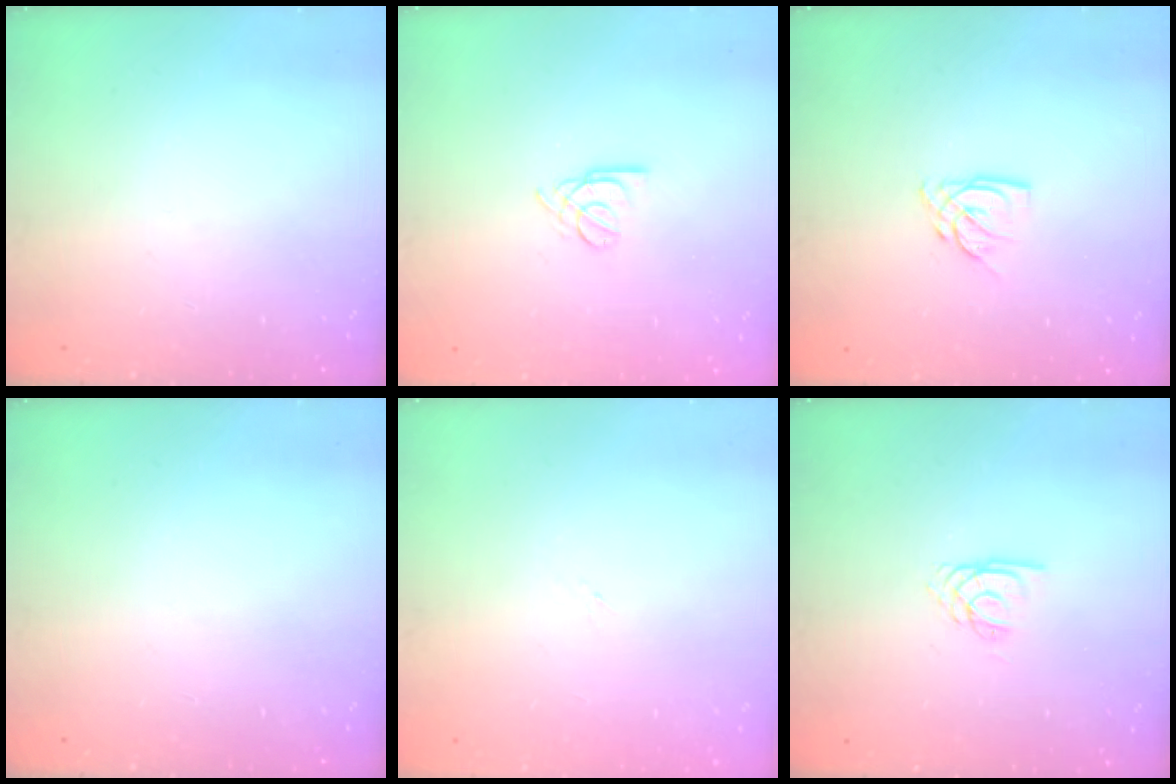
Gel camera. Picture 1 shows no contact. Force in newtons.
{"total": 2.6, "press": 2.6, "slide": 0.6}
{"total": 5.6, "press": 5.6, "slide": 0.5}
{"total": 0.0}
{"total": 0.0}
{"total": 1.9, "press": 1.9, "slide": 0.2}